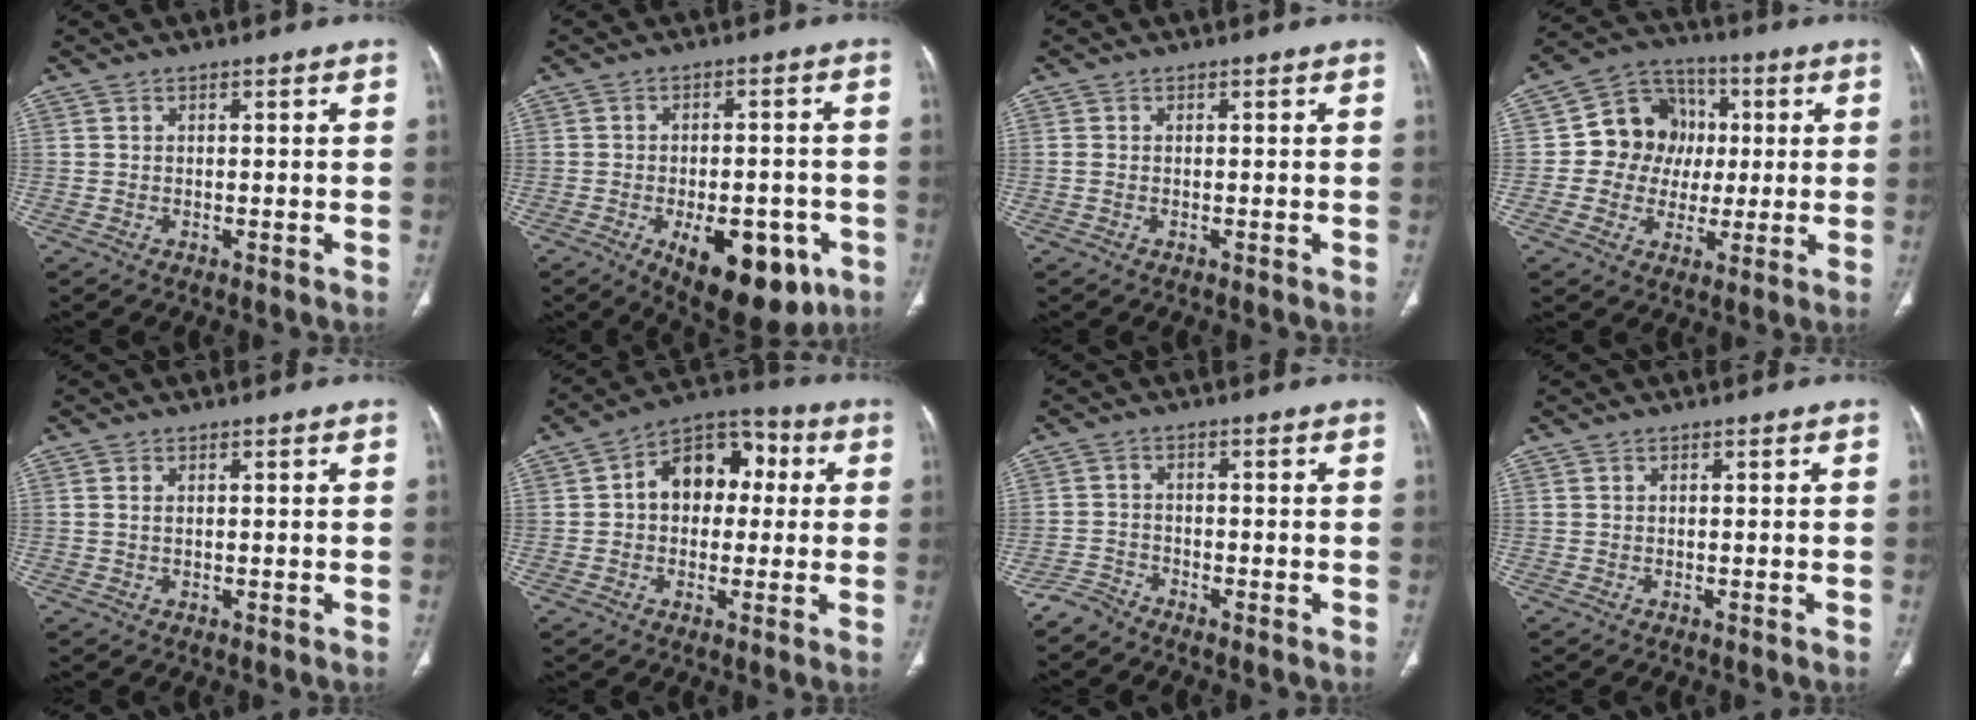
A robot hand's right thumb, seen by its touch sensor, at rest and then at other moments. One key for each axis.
{"total": 16.1, "fx": -6.6, "fy": 8.1, "fz": 12.2, "tx": -0.141, "ty": 0.013, "tz": -0.077}
{"total": 0.8, "fx": -0.1, "fy": 0.5, "fz": 0.6, "tx": -0.020, "ty": 0.003, "tz": 0.002}
{"total": 14.7, "fx": 1.2, "fy": 12.9, "fz": 6.9, "tx": -0.065, "ty": 0.021, "tz": 0.019}
{"total": 1.0, "fx": 0.3, "fy": 0.5, "fz": 0.8, "tx": -0.024, "ty": 0.005, "tz": 0.011}
{"total": 12.5, "fx": 1.8, "fy": 8.9, "fz": 8.6, "tx": -0.090, "ty": 0.031, "tz": 0.016}
{"total": 2.6, "fx": -2.5, "fy": 0.6, "fz": -0.3, "tx": 0.011, "ty": -0.002, "tz": -0.056}
{"total": 0.0}